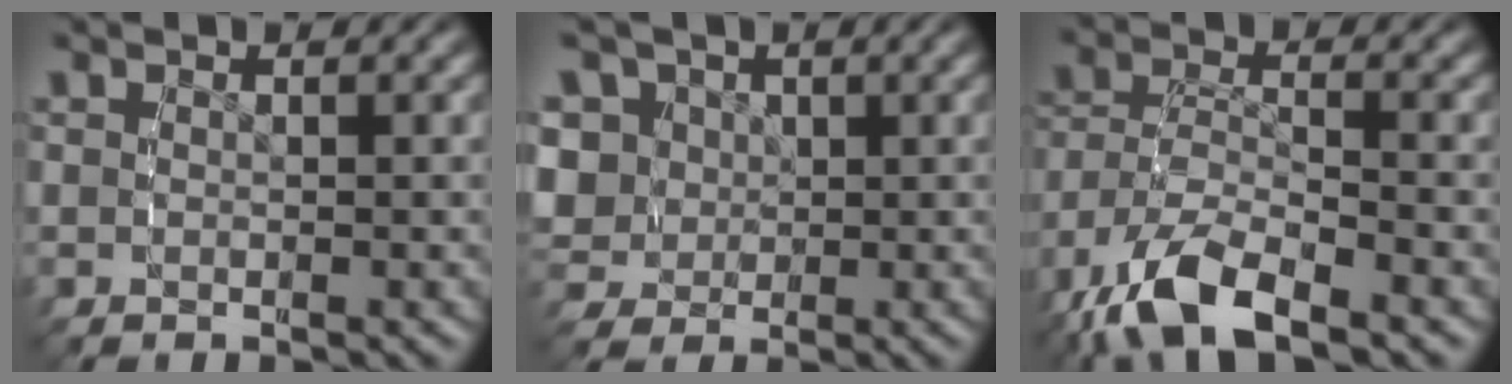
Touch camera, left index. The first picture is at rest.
{"total": 10.1, "force": [1.3, 9.0, 4.5], "torque": [-0.117, -0.019, 0.018]}
{"total": 7.0, "force": [-3.7, 3.5, 4.7], "torque": [-0.118, -0.040, -0.046]}